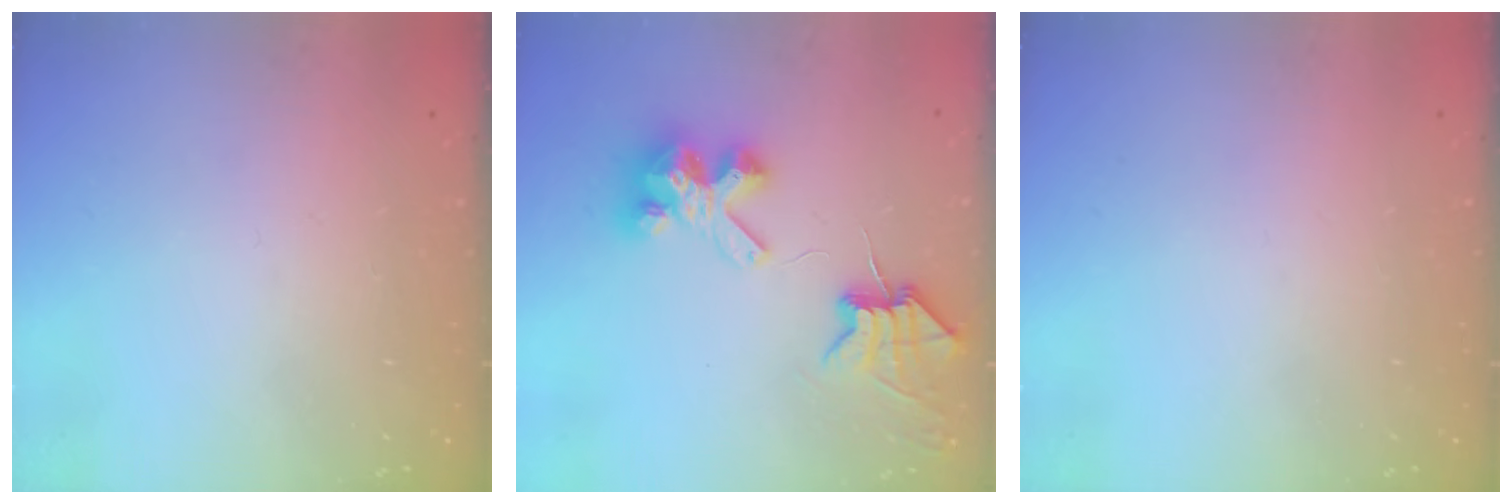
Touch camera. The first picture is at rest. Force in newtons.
{"total": 7.9, "press": 7.8, "slide": 0.6}
{"total": 0.0}